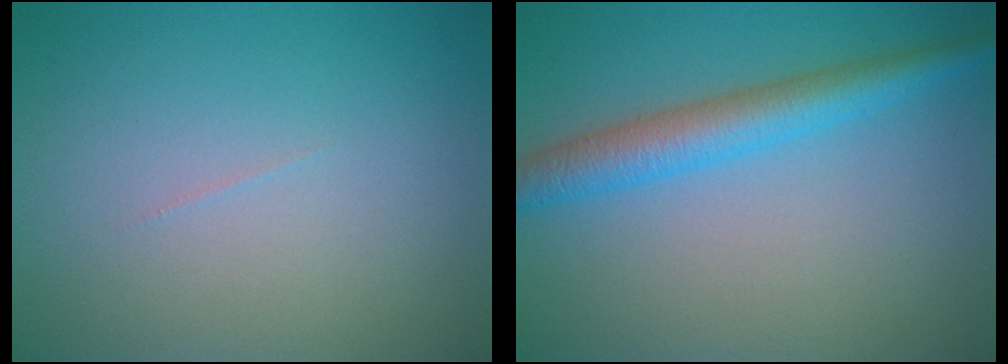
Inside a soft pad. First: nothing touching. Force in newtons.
{"total": 4.3, "press": 4.3, "slide": 0.1}